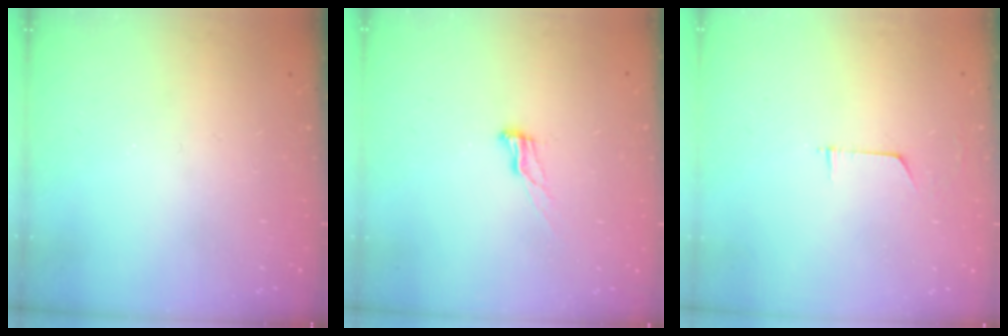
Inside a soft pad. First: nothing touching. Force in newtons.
{"total": 6.2, "press": 6.1, "slide": 0.7}
{"total": 3.7, "press": 3.6, "slide": 0.4}